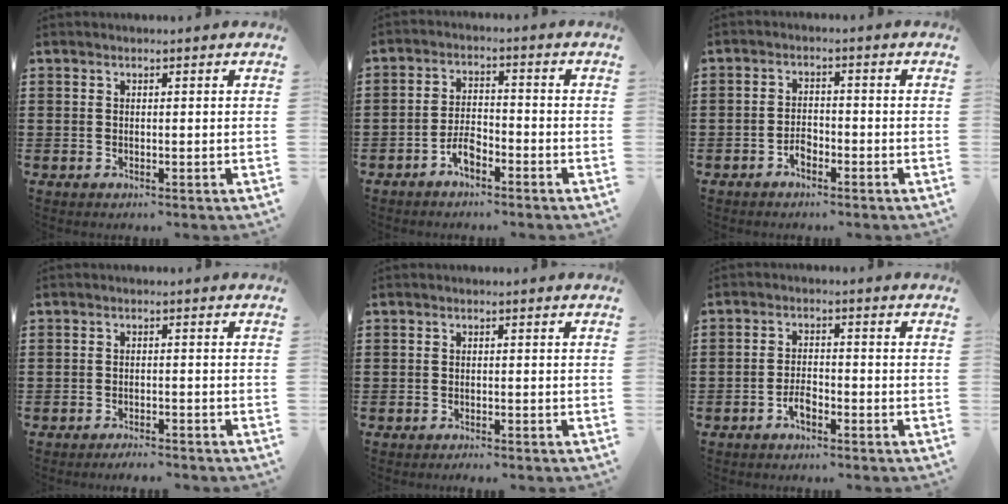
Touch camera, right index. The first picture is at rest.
{"total": 4.1, "force": [-2.7, 1.7, 2.6], "torque": [-0.060, 0.005, -0.056]}
{"total": 2.4, "force": [-1.7, 1.2, 1.2], "torque": [-0.027, 0.005, -0.034]}
{"total": 1.9, "force": [-1.9, 0.0, 0.2], "torque": [-0.008, 0.001, -0.039]}
{"total": 0.8, "force": [-0.8, 0.0, 0.1], "torque": [-0.004, -0.001, -0.017]}
{"total": 2.9, "force": [-1.9, 1.1, 2.0], "torque": [-0.045, 0.003, -0.039]}